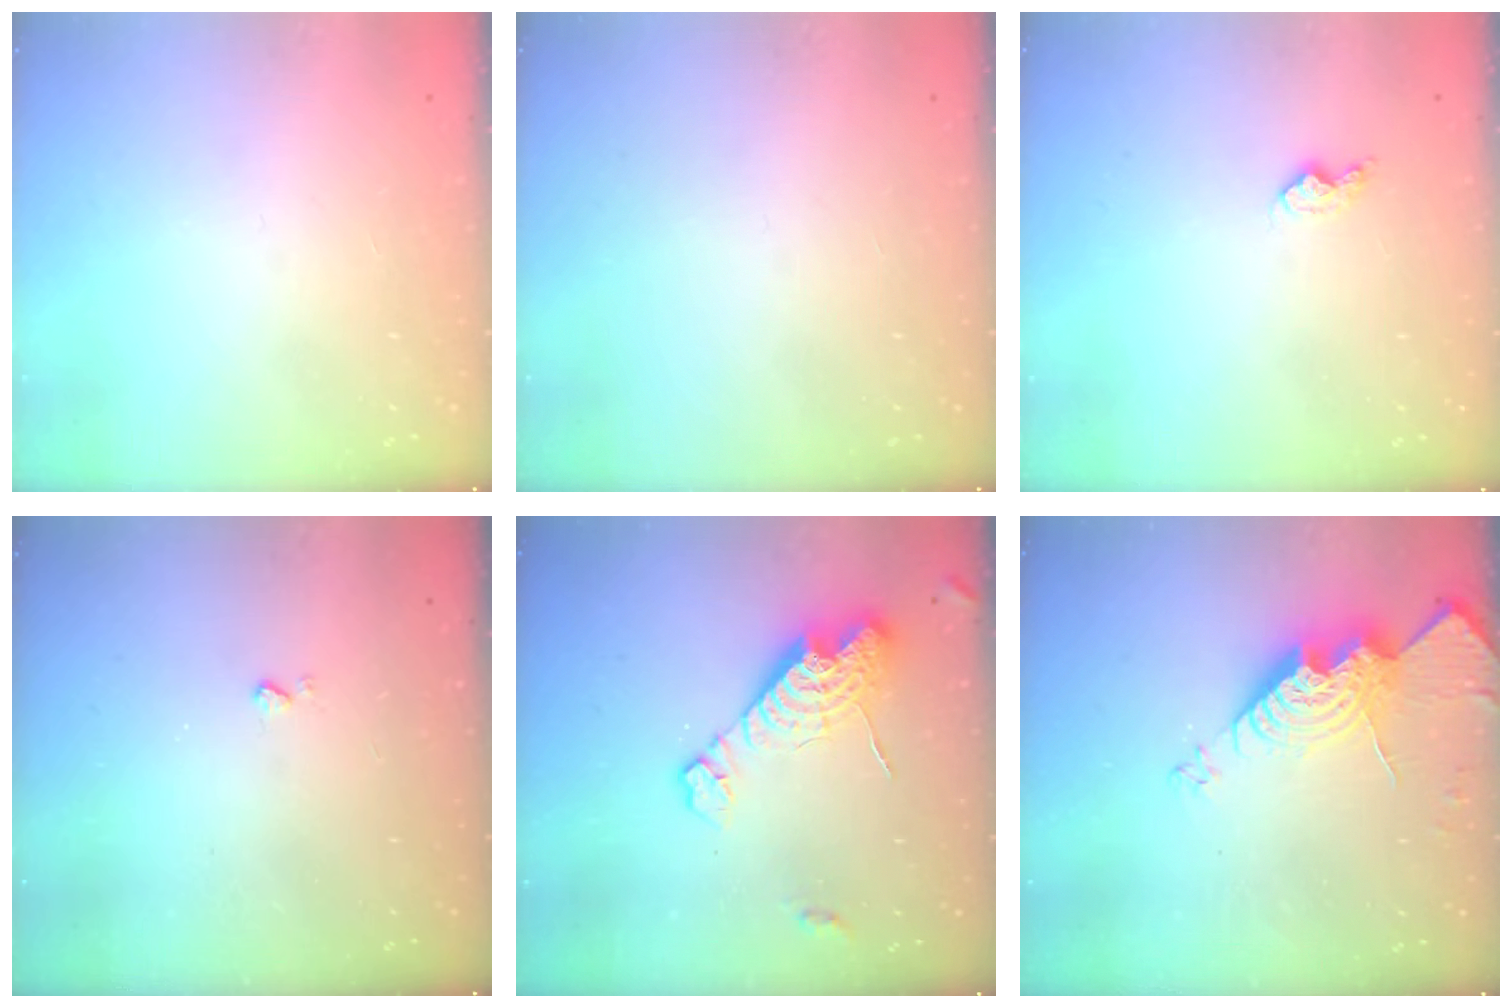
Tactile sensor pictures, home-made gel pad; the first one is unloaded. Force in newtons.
{"total": 0.0}
{"total": 6.4, "press": 6.3, "slide": 0.8}
{"total": 2.5, "press": 2.4, "slide": 0.5}
{"total": 12.9, "press": 12.8, "slide": 1.0}
{"total": 15.8, "press": 15.8, "slide": 1.4}